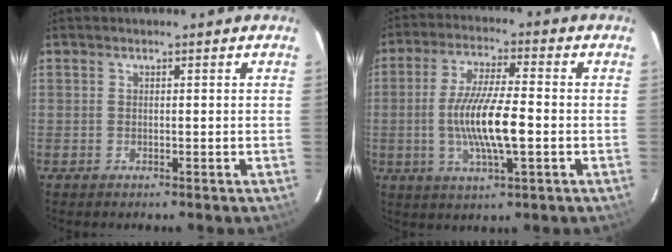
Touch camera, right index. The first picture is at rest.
{"total": 11.6, "force": [-1.9, 2.0, 11.2], "torque": [-0.215, -0.005, -0.035]}